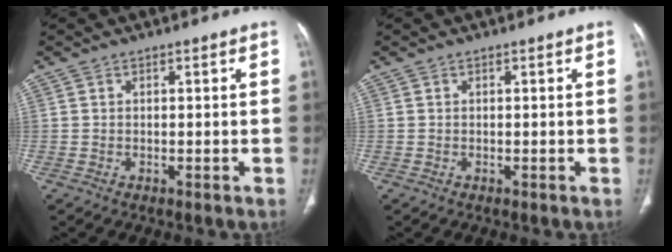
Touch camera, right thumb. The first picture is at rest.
{"total": 0.0}